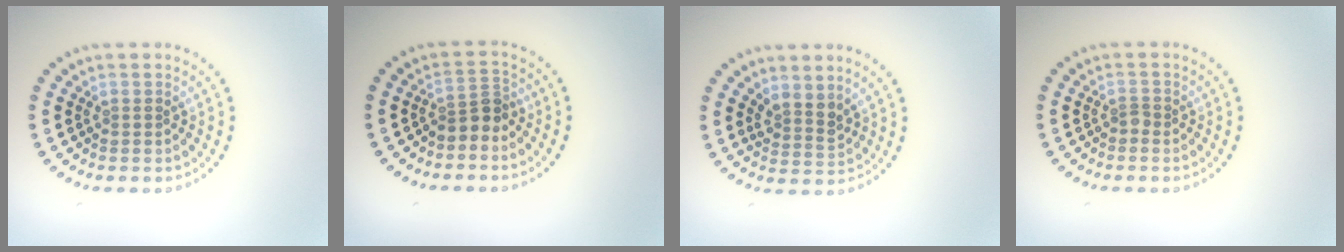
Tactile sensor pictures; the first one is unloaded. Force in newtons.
{"total": 2.4, "press": 1.8, "slide": 1.6}
{"total": 2.2, "press": 1.7, "slide": 1.4}
{"total": 0.8, "press": 0.5, "slide": 0.6}